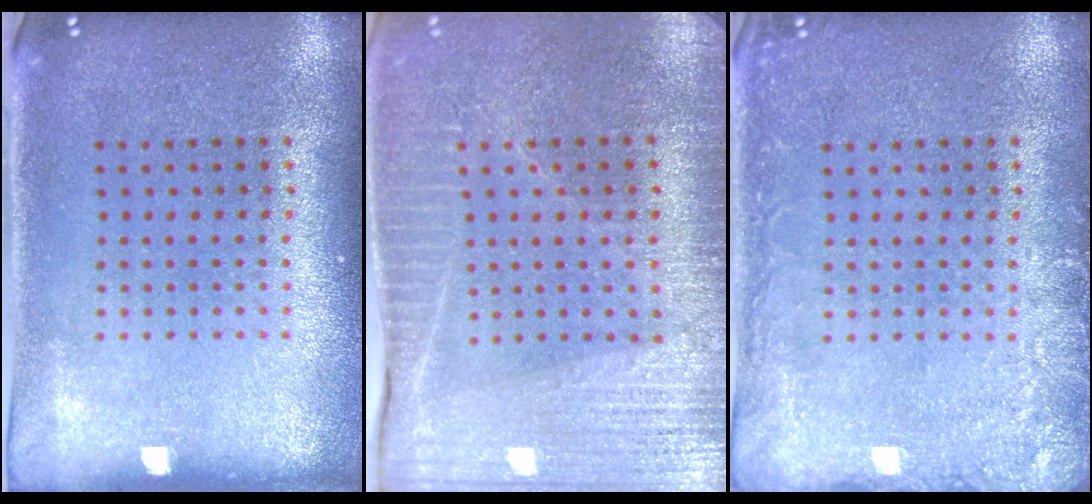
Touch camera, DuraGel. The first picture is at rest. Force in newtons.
{"total": 3.5, "press": 3.4, "slide": 0.8}
{"total": 2.4, "press": 2.4, "slide": 0.4}